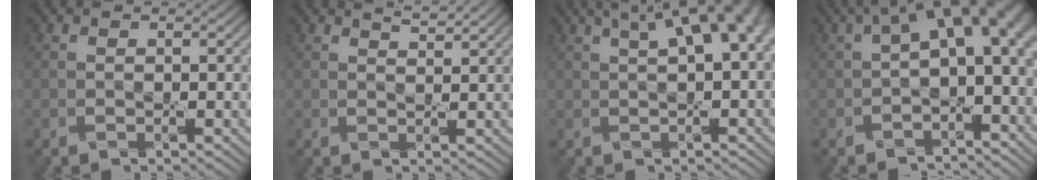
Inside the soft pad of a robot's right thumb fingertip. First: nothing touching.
{"total": 1.9, "force": [1.6, 0.2, 1.0], "torque": [-0.017, -0.001, 0.027]}
{"total": 8.2, "force": [2.7, 2.7, 7.2], "torque": [-0.098, 0.025, 0.036]}
{"total": 11.3, "force": [1.0, 5.9, 9.6], "torque": [-0.138, -0.001, 0.017]}